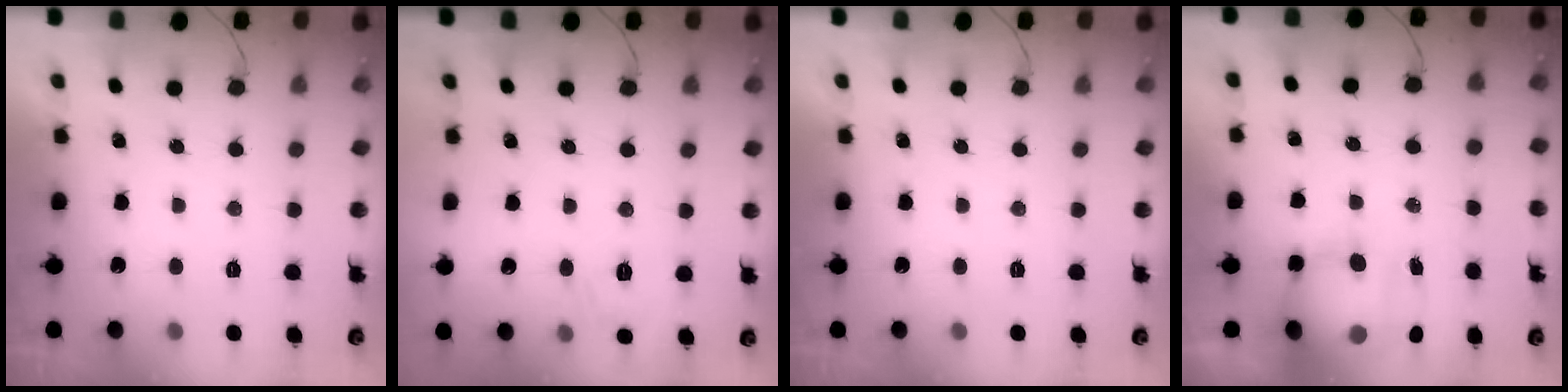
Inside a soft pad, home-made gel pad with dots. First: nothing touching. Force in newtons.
{"total": 3.9, "press": 3.7, "slide": 1.1}
{"total": 0.0}
{"total": 11.5, "press": 11.1, "slide": 2.8}